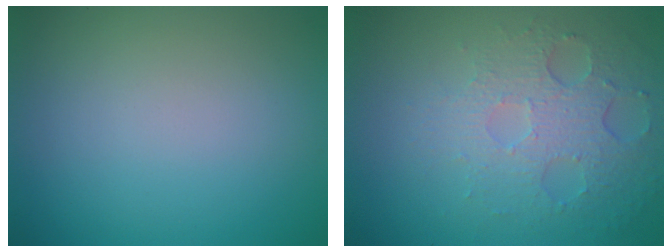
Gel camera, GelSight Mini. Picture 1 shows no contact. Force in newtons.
{"total": 5.2, "press": 3.4, "slide": 3.9}